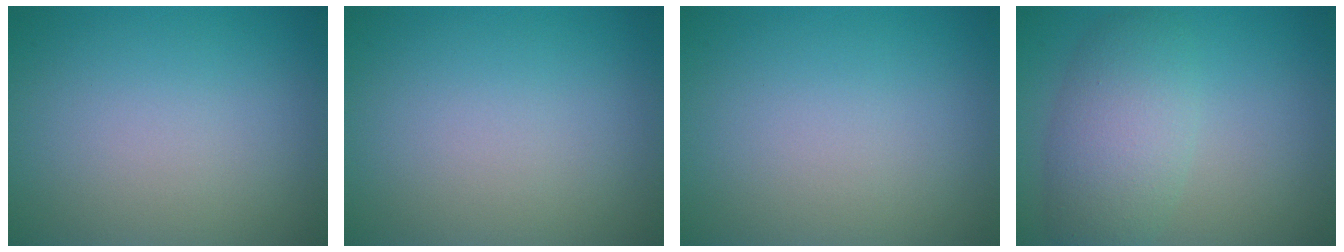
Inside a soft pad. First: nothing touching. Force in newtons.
{"total": 0.0}
{"total": 0.0}
{"total": 5.1, "press": 5.1, "slide": 0.2}